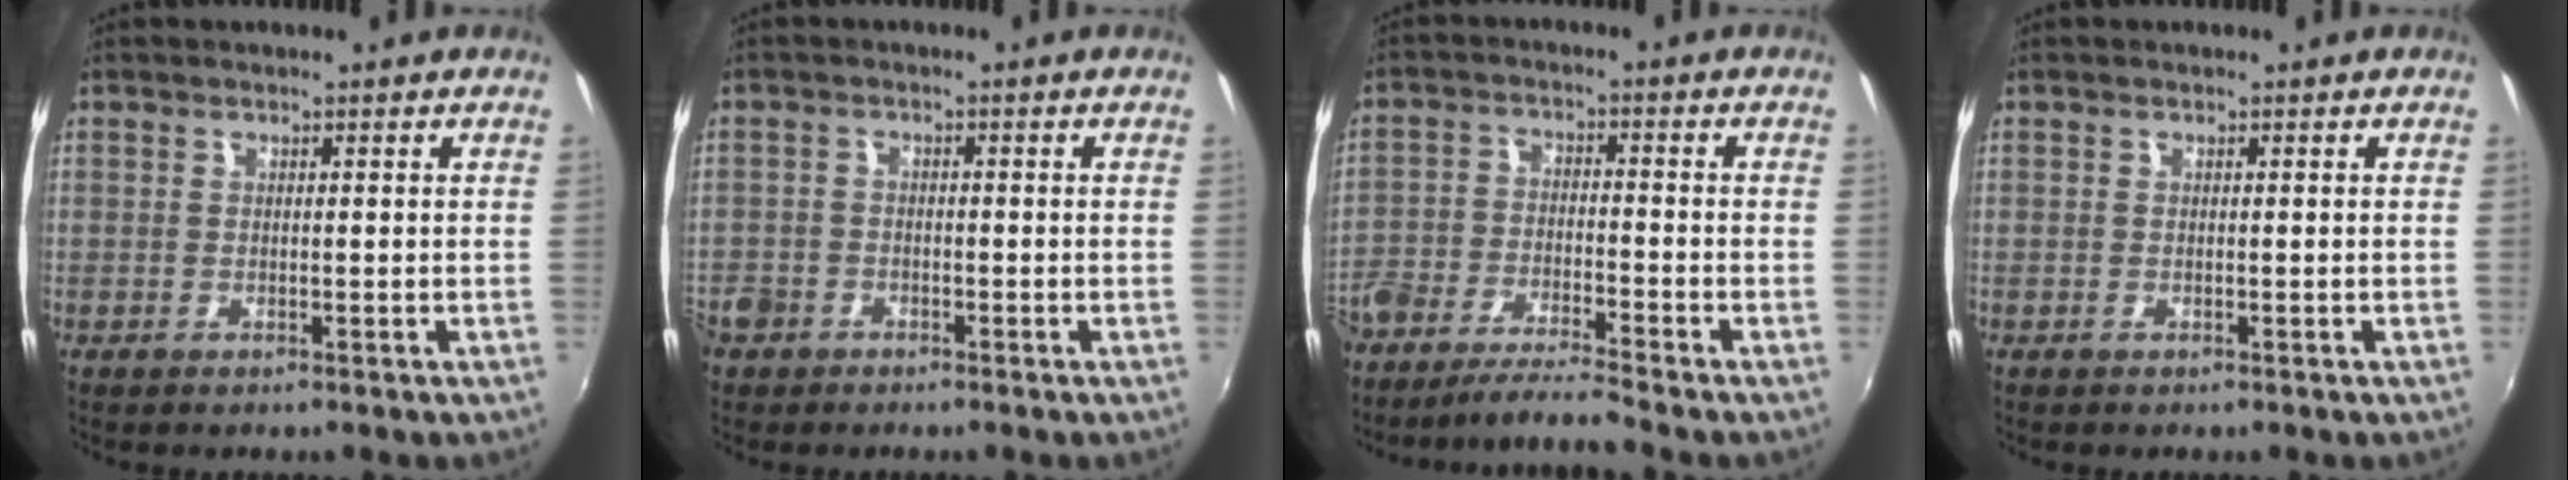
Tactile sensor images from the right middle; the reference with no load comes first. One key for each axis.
{"total": 5.2, "fx": -3.2, "fy": 3.9, "fz": 1.2, "tx": -0.041, "ty": 0.003, "tz": -0.061}
{"total": 8.3, "fx": -7.5, "fy": 0.4, "fz": 3.6, "tx": -0.096, "ty": -0.008, "tz": -0.144}
{"total": 0.0}